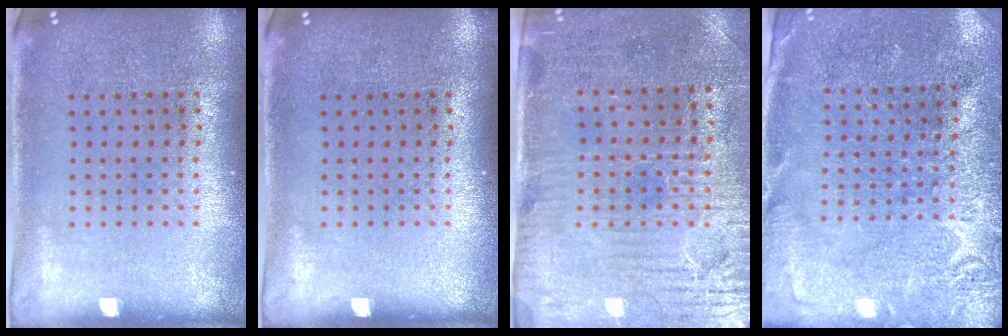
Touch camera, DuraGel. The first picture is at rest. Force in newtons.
{"total": 0.0}
{"total": 3.5, "press": 3.2, "slide": 1.6}
{"total": 2.7, "press": 2.7, "slide": 0.4}